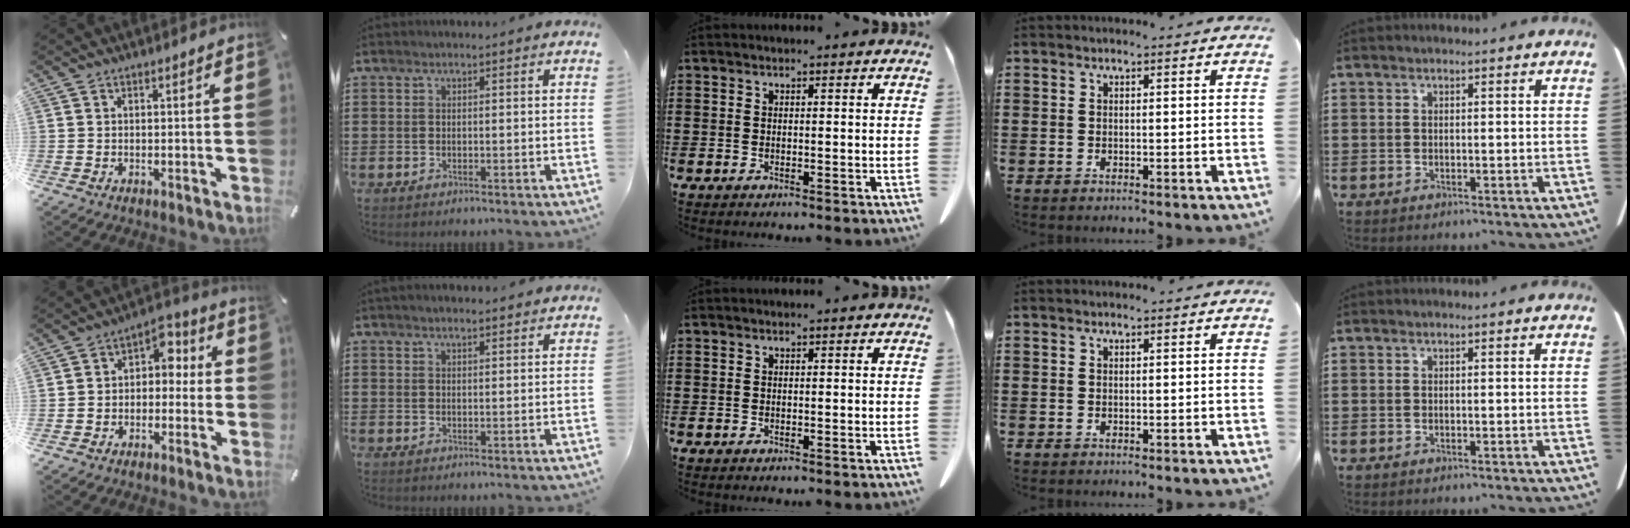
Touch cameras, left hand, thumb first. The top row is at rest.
{"thumb": {"total": 5.0, "force": [-0.7, 4.5, 2.2], "torque": [-0.030, 0.008, -0.020]}, "index": {"total": 1.7, "force": [1.6, 0.2, 0.5], "torque": [-0.013, 0.004, 0.031]}}